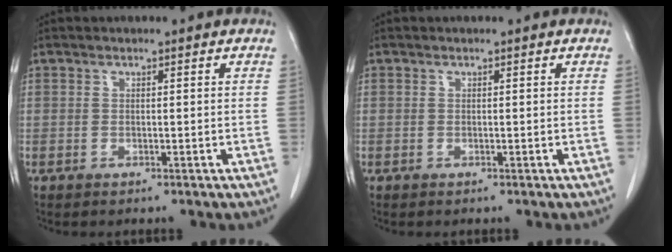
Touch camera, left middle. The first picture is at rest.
{"total": 0.0}